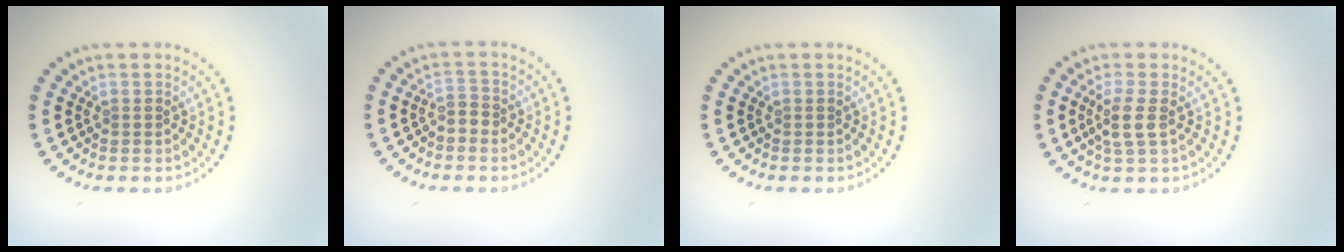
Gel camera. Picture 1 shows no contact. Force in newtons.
{"total": 1.3, "press": 1.2, "slide": 0.5}
{"total": 0.0}
{"total": 2.4, "press": 2.0, "slide": 1.3}